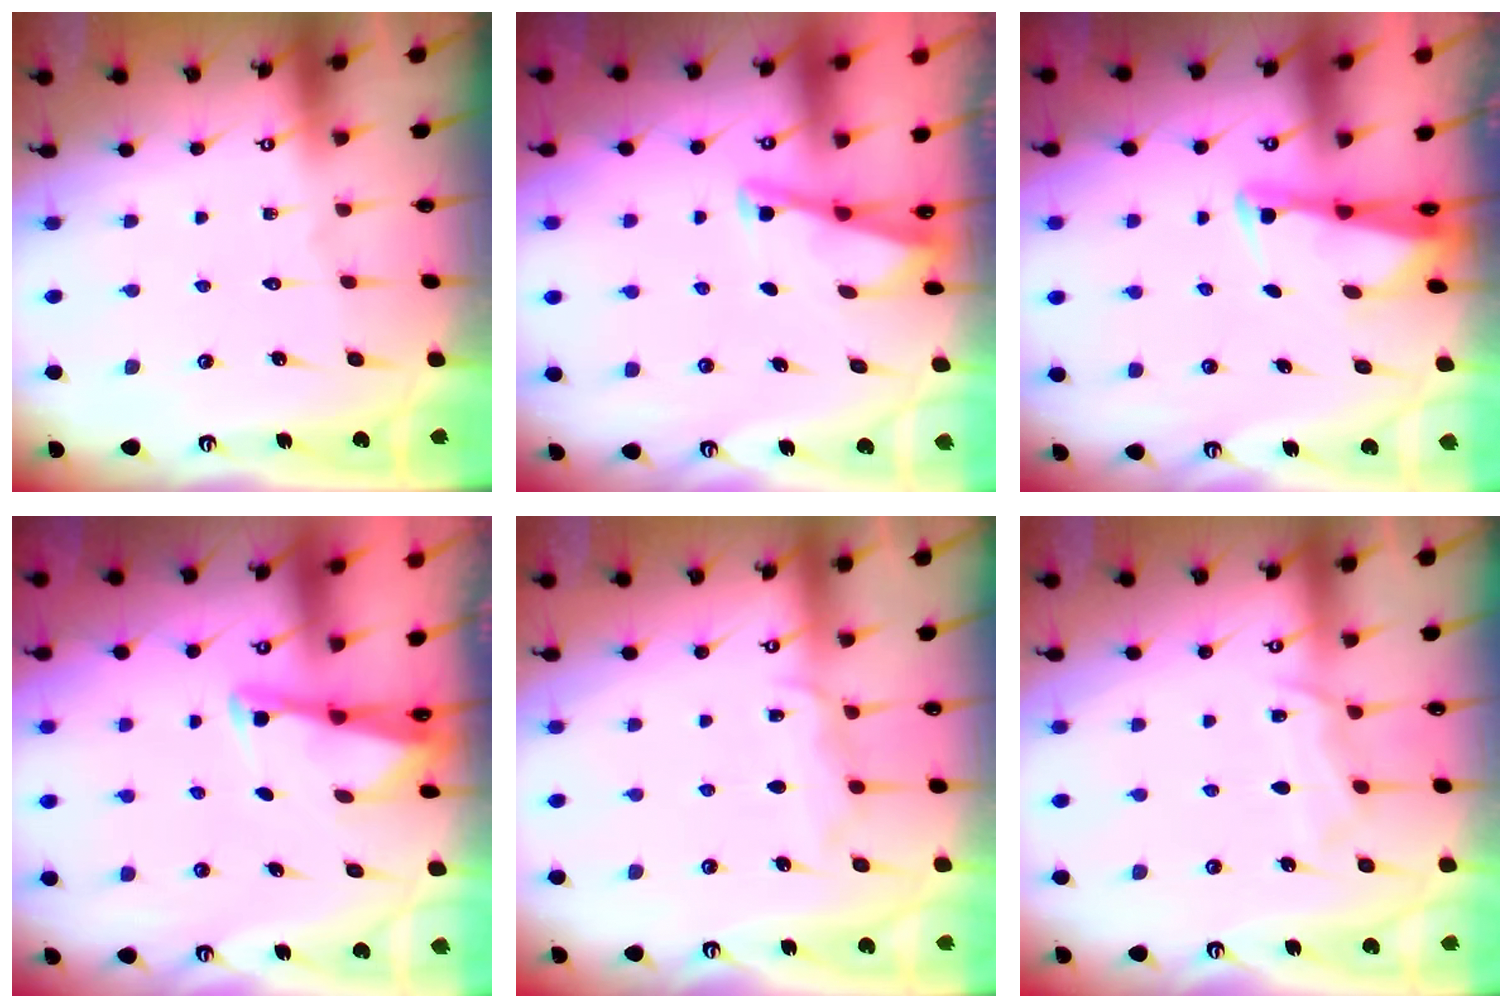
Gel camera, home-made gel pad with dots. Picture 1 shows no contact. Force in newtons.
{"total": 2.8, "press": 2.8, "slide": 0.2}
{"total": 2.8, "press": 2.7, "slide": 0.6}
{"total": 2.5, "press": 2.5, "slide": 0.1}
{"total": 6.7, "press": 6.6, "slide": 0.7}
{"total": 6.6, "press": 6.5, "slide": 0.6}